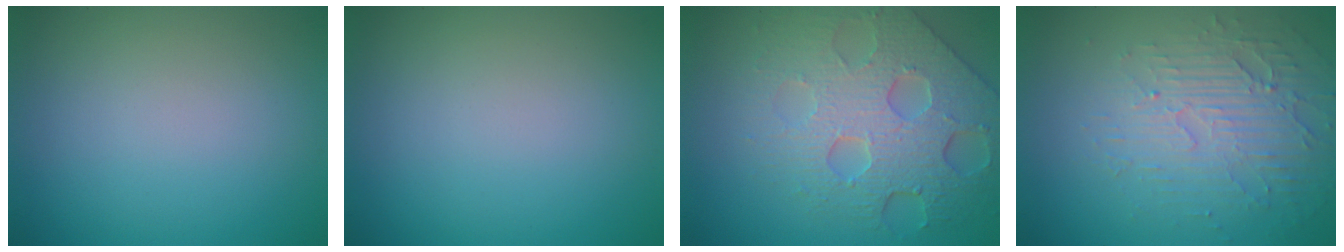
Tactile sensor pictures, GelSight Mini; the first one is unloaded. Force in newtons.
{"total": 0.0}
{"total": 7.4, "press": 5.6, "slide": 4.9}
{"total": 3.9, "press": 3.3, "slide": 2.1}